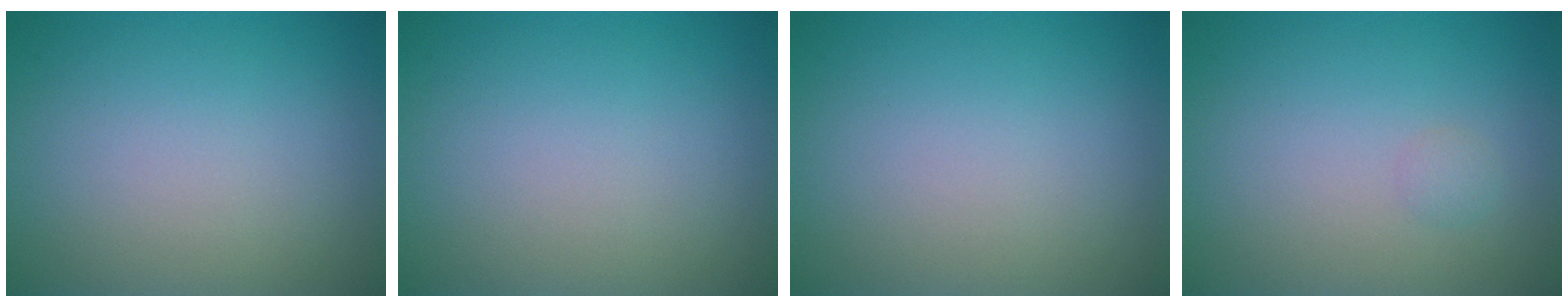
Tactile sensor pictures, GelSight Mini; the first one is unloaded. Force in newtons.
{"total": 0.0}
{"total": 0.0}
{"total": 0.7, "press": 0.7, "slide": 0.0}